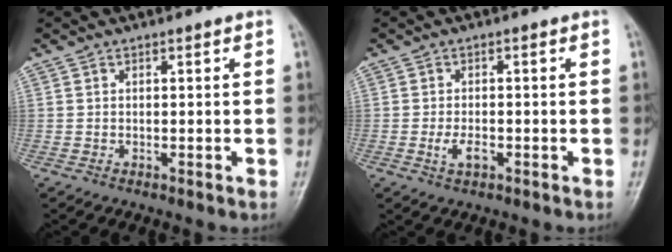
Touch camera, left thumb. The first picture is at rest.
{"total": 3.0, "force": [-1.1, 1.5, 2.3], "torque": [-0.046, 0.003, -0.018]}